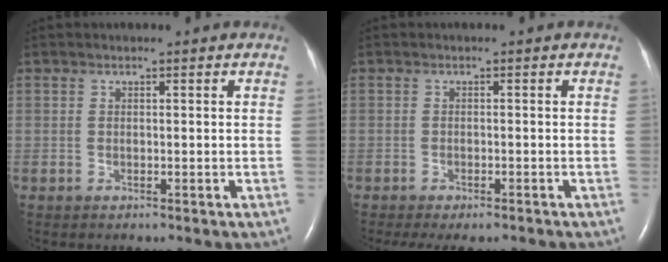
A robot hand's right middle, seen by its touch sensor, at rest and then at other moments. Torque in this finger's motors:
{"motor_torque": [0.19, -0.18, 0.04, 0.02]}